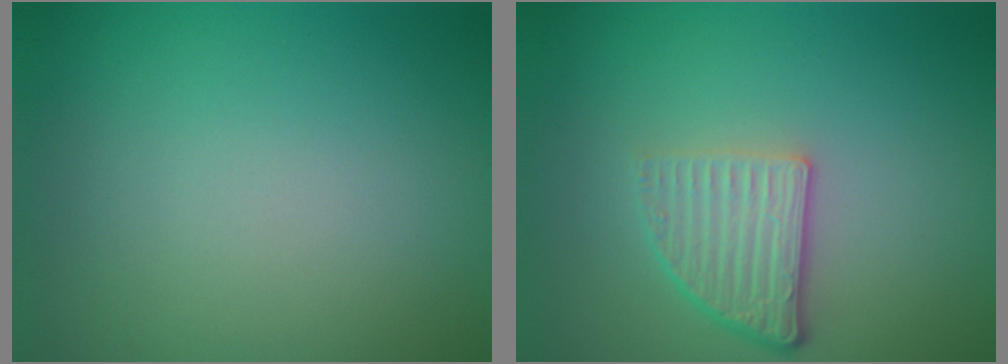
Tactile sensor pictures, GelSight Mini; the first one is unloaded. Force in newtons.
{"total": 3.8, "press": 2.6, "slide": 2.8}